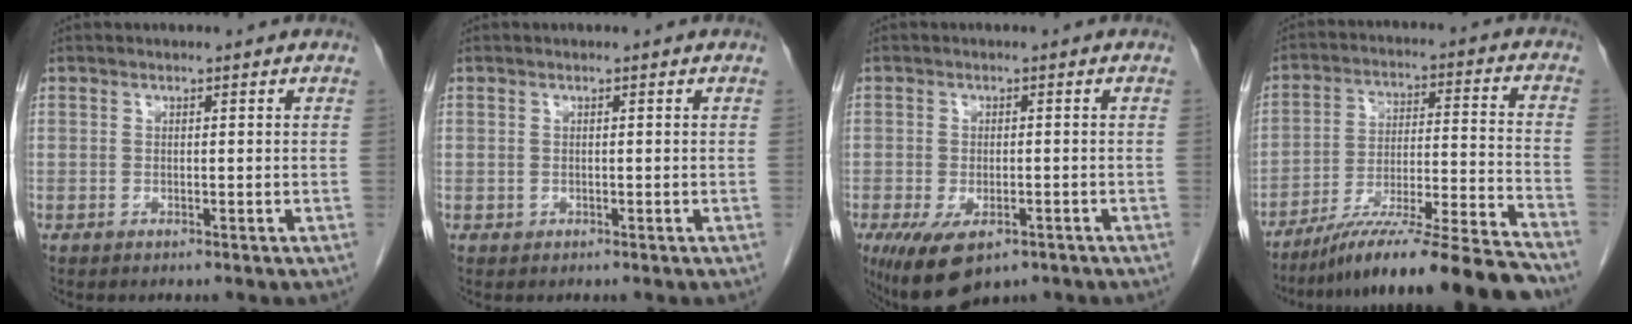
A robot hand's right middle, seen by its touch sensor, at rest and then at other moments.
{"total": 0.0}
{"total": 8.1, "force": [-4.8, 3.7, 5.5], "torque": [-0.093, -0.014, -0.070]}
{"total": 20.0, "force": [-17.6, -1.5, 9.3], "torque": [-0.127, -0.009, -0.286]}